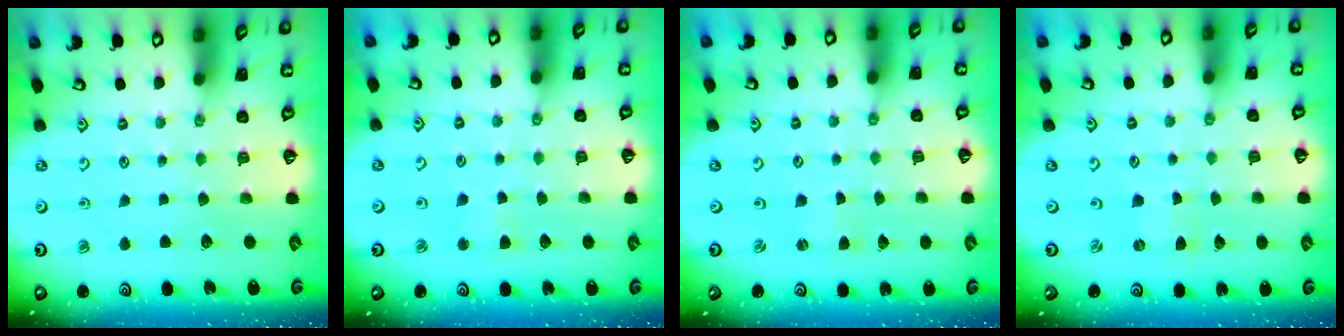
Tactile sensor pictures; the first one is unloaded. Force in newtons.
{"total": 2.4, "press": 2.4, "slide": 0.5}
{"total": 1.4, "press": 1.4, "slide": 0.3}
{"total": 0.0}